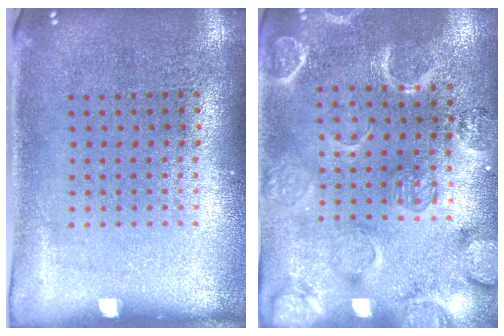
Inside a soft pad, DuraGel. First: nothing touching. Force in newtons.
{"total": 2.3, "press": 2.3, "slide": 0.5}